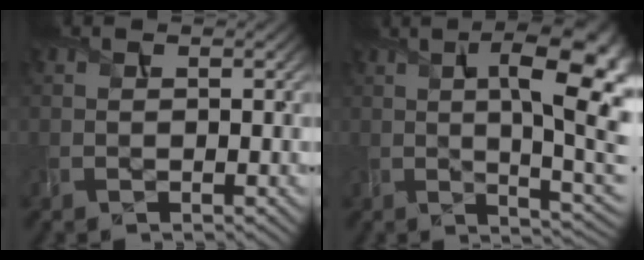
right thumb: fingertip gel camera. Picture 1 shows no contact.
{"total": 13.7, "force": [2.2, 4.1, 12.8], "torque": [-0.170, 0.010, 0.037]}